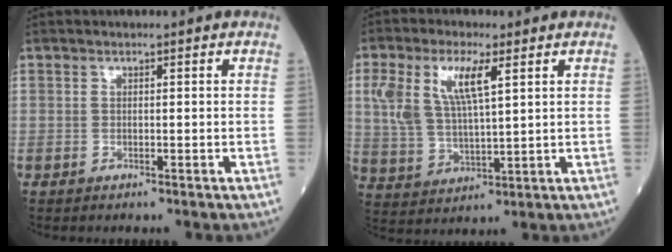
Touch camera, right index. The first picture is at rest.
{"total": 9.7, "force": [3.9, 3.0, 8.3], "torque": [-0.192, 0.015, 0.084]}